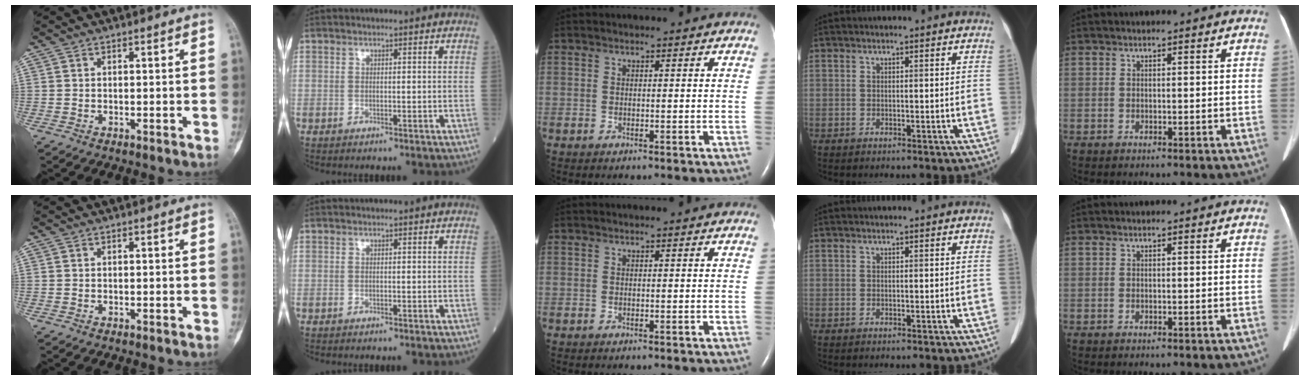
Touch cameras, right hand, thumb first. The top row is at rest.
{}